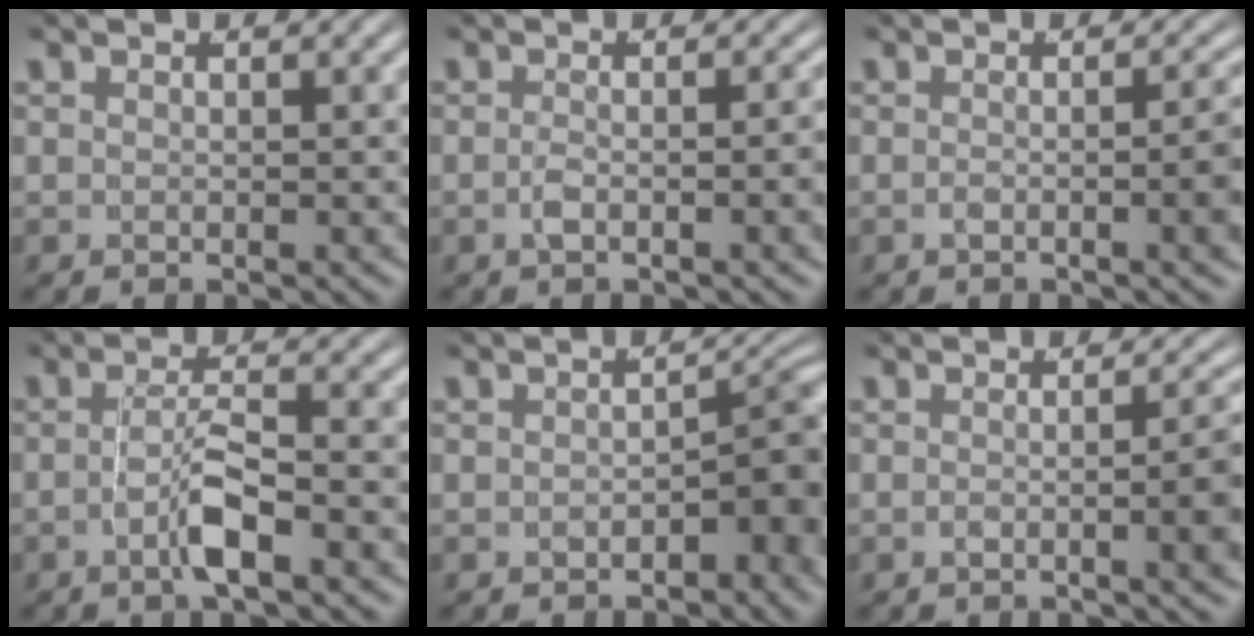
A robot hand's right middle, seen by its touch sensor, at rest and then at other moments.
{"total": 2.2, "force": [-1.3, -0.2, 1.8], "torque": [-0.031, -0.005, -0.017]}
{"total": 3.1, "force": [-1.1, 0.2, 2.9], "torque": [-0.035, -0.004, -0.015]}
{"total": 3.3, "force": [-1.9, 0.2, 2.7], "torque": [-0.045, 0.000, -0.030]}
{"total": 4.6, "force": [-2.0, 2.0, 3.6], "torque": [-0.024, 0.003, -0.029]}
{"total": 3.5, "force": [-1.1, 0.4, 3.3], "torque": [-0.040, -0.004, -0.015]}